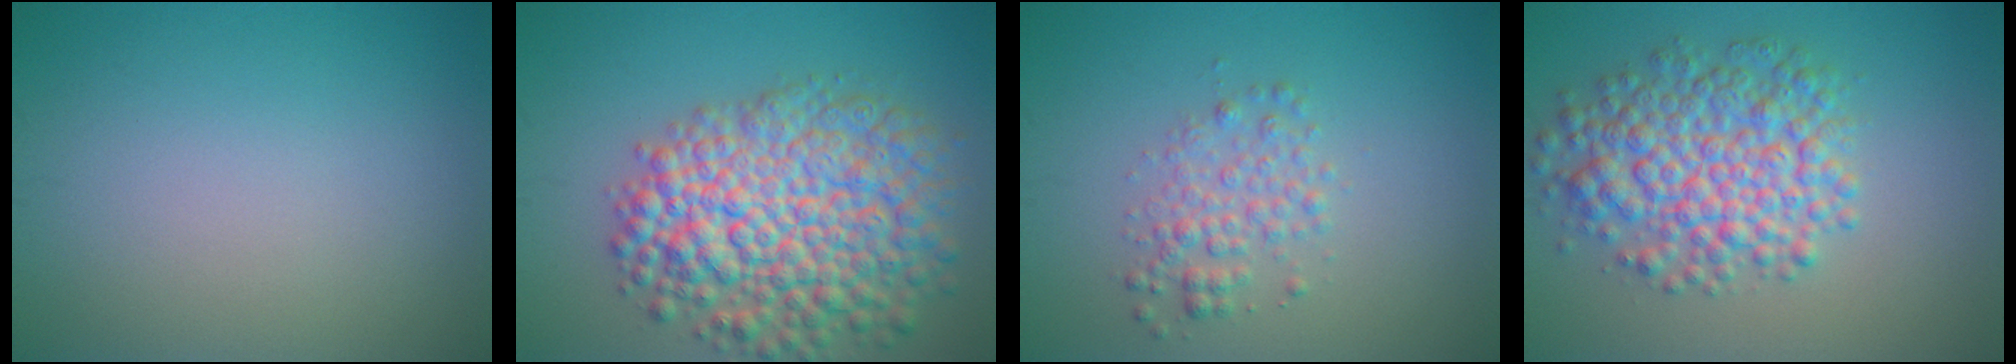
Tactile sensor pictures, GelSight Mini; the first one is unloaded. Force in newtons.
{"total": 10.1, "press": 10.1, "slide": 0.4}
{"total": 2.5, "press": 2.5, "slide": 0.1}
{"total": 6.8, "press": 6.8, "slide": 0.2}